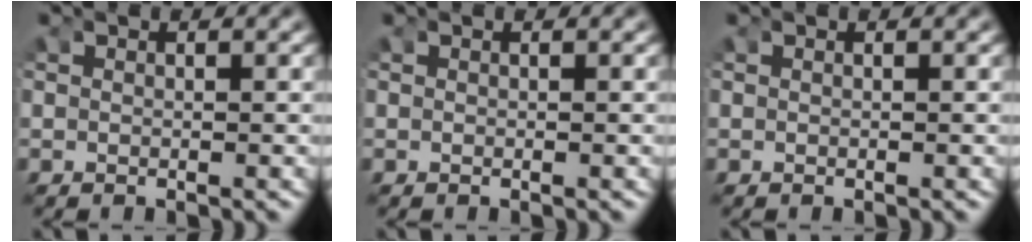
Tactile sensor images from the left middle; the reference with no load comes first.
{"total": 0.0}
{"total": 0.0}